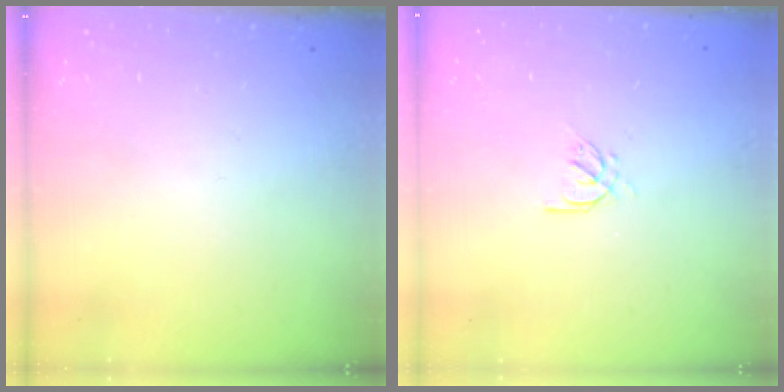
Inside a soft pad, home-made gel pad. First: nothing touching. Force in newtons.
{"total": 2.6, "press": 2.5, "slide": 0.7}